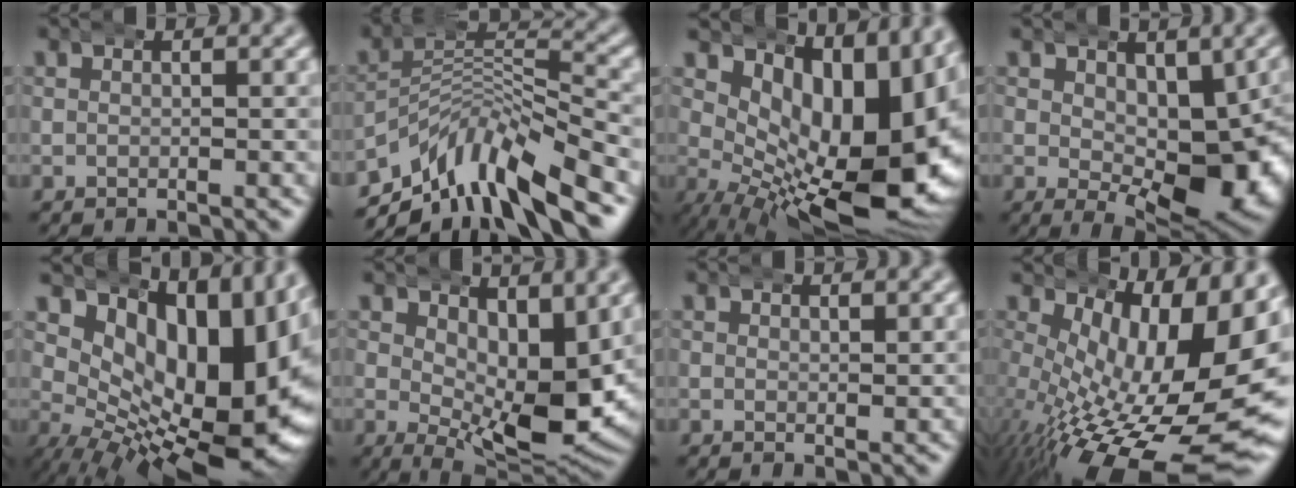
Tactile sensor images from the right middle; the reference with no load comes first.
{"total": 9.6, "force": [-5.0, 5.5, 6.1], "torque": [-0.068, 0.007, -0.097]}
{"total": 16.7, "force": [1.5, 8.6, 14.2], "torque": [-0.199, -0.020, 0.038]}
{"total": 7.9, "force": [0.5, 3.8, 7.0], "torque": [-0.086, -0.030, 0.024]}
{"total": 18.0, "force": [2.6, 9.7, 15.0], "torque": [-0.205, -0.007, 0.050]}
{"total": 8.5, "force": [1.8, 3.1, 7.7], "torque": [-0.104, -0.028, 0.038]}
{"total": 1.1, "force": [1.1, 0.1, 0.0], "torque": [0.010, 0.002, 0.019]}
{"total": 14.6, "force": [-1.6, 7.3, 12.6], "torque": [-0.188, -0.031, -0.001]}